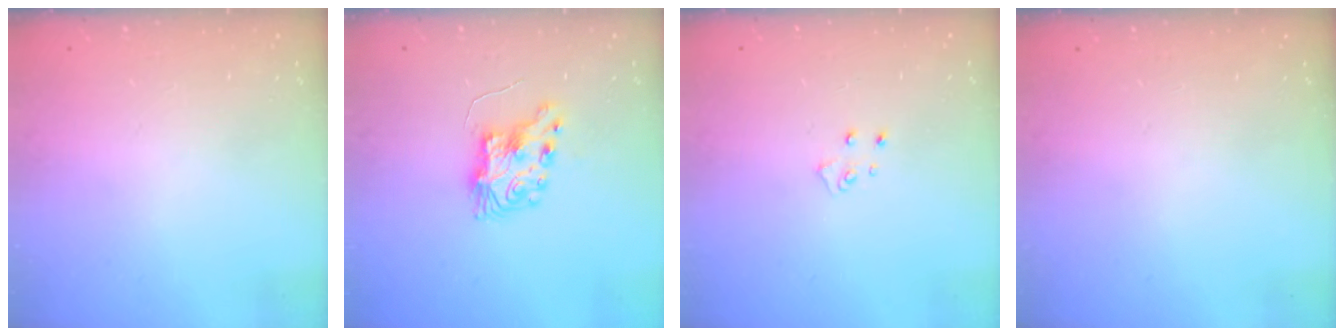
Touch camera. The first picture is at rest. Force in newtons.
{"total": 8.4, "press": 8.4, "slide": 0.2}
{"total": 5.1, "press": 5.1, "slide": 0.4}
{"total": 0.0}